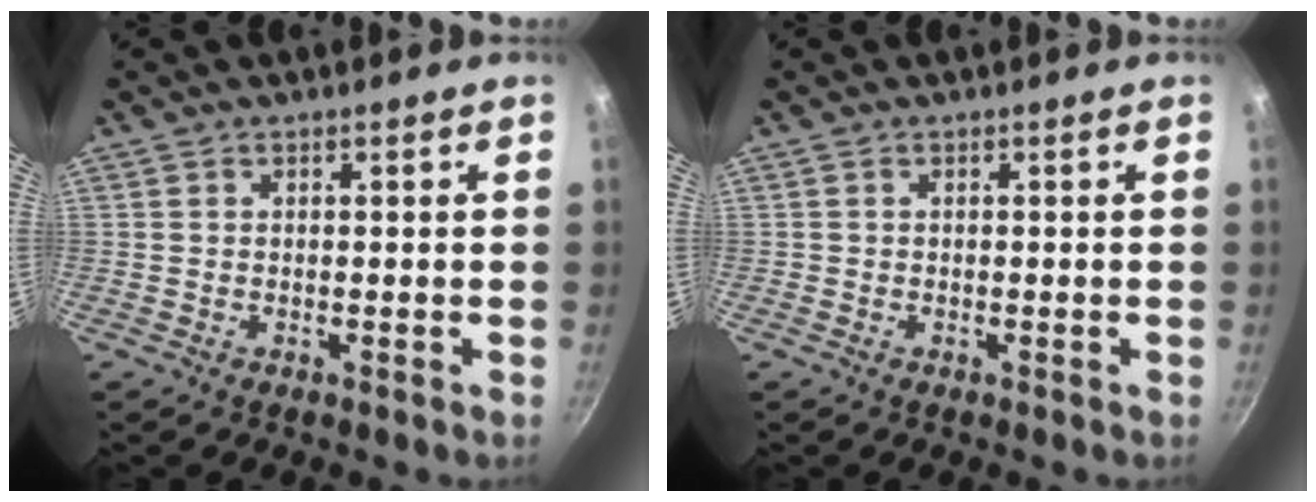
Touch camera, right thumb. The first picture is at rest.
{"total": 0.0}